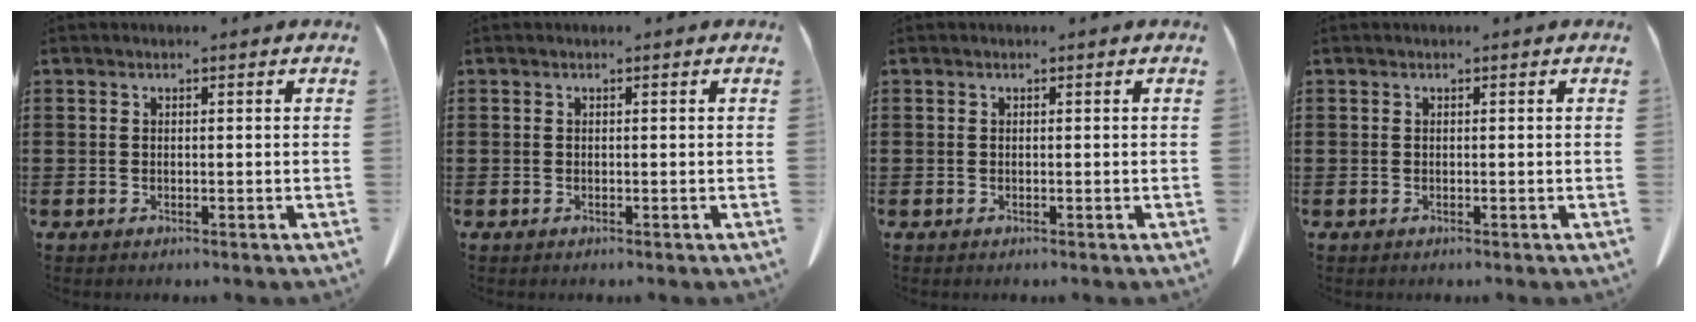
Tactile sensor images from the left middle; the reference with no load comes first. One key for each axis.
{"total": 0.0}
{"total": 0.0}
{"total": 0.0}